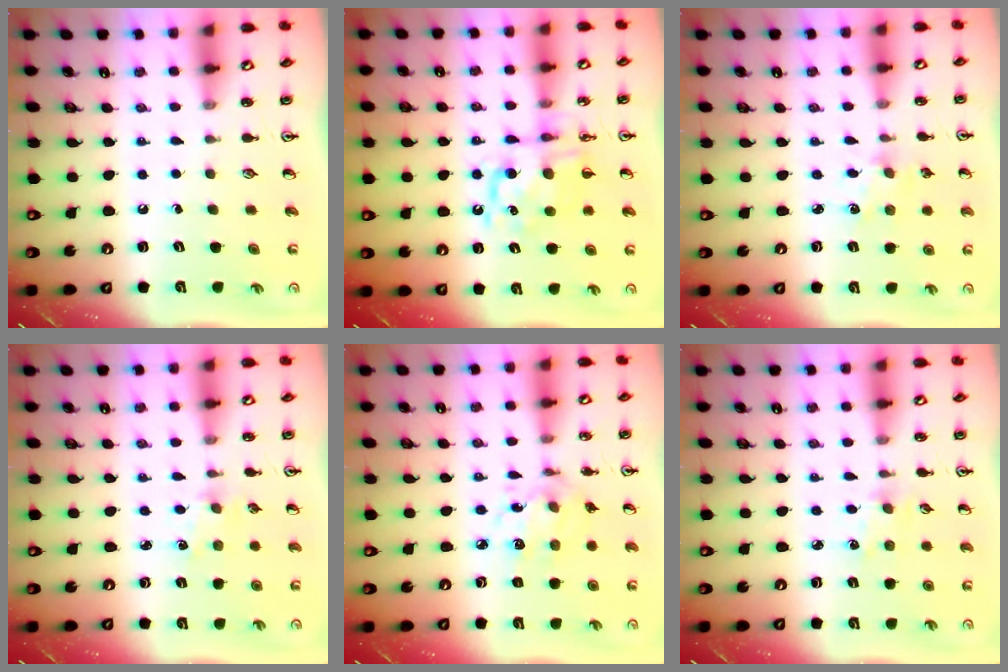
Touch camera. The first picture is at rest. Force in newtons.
{"total": 10.7, "press": 10.7, "slide": 0.4}
{"total": 1.8, "press": 1.7, "slide": 0.3}
{"total": 1.9, "press": 1.8, "slide": 0.4}
{"total": 8.2, "press": 8.2, "slide": 0.4}
{"total": 2.0, "press": 2.0, "slide": 0.4}